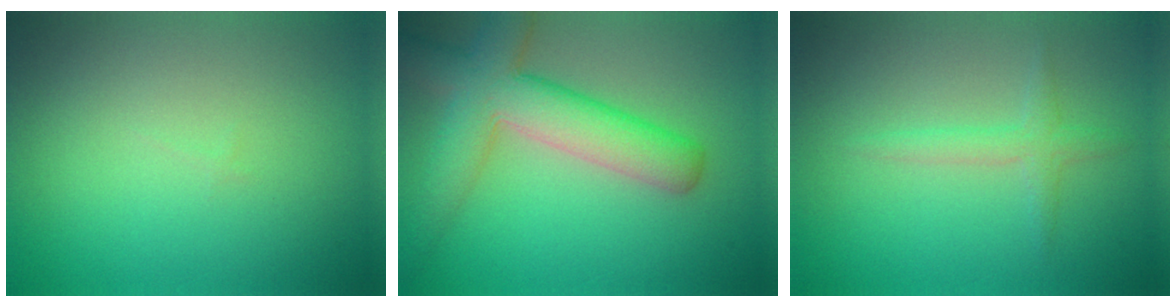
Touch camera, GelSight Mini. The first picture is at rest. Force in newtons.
{"total": 7.5, "press": 7.5, "slide": 0.3}
{"total": 1.7, "press": 1.7, "slide": 0.0}